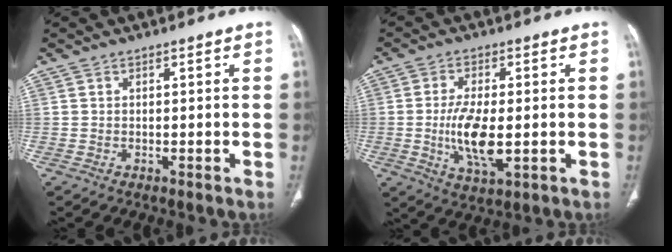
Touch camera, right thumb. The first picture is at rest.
{"total": 9.9, "force": [-1.1, 4.0, 9.0], "torque": [-0.173, -0.012, -0.016]}